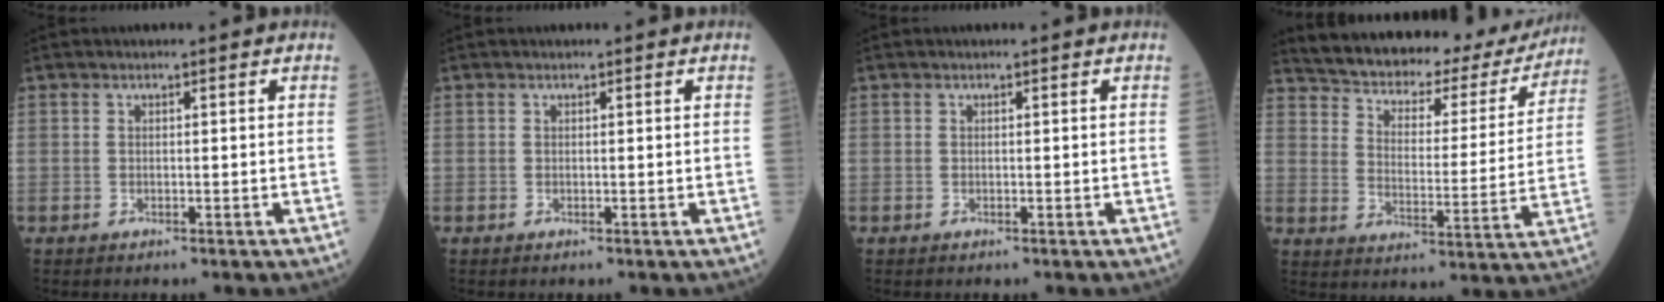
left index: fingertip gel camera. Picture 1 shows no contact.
{"total": 0.0}
{"total": 0.0}
{"total": 22.6, "force": [20.1, 7.5, 7.1], "torque": [-0.112, -0.008, 0.260]}